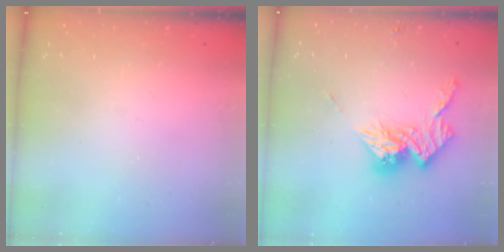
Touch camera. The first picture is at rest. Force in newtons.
{"total": 12.8, "press": 12.7, "slide": 1.1}